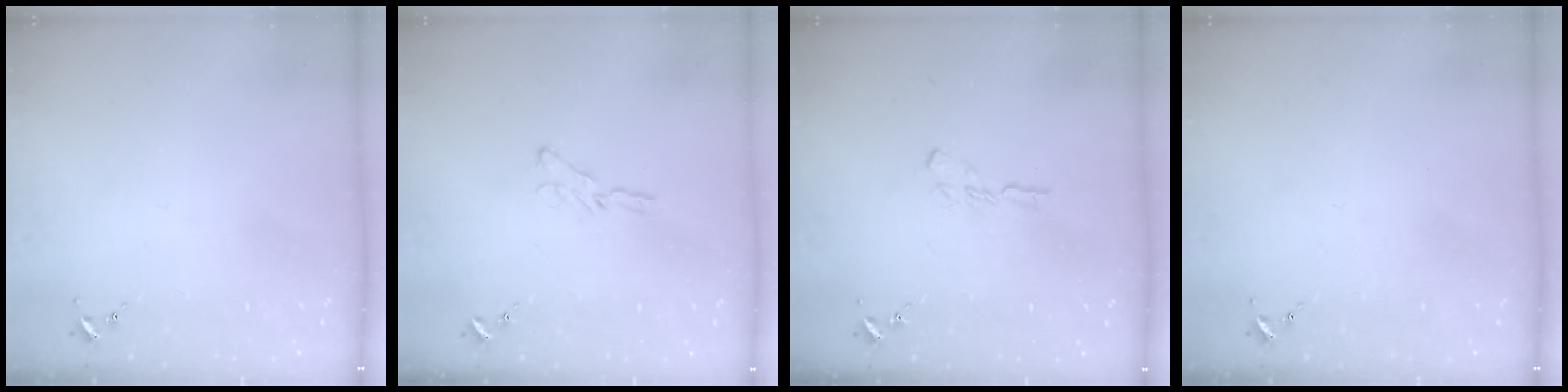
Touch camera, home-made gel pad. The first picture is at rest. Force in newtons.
{"total": 5.6, "press": 5.6, "slide": 0.5}
{"total": 5.6, "press": 5.5, "slide": 0.4}
{"total": 0.0}